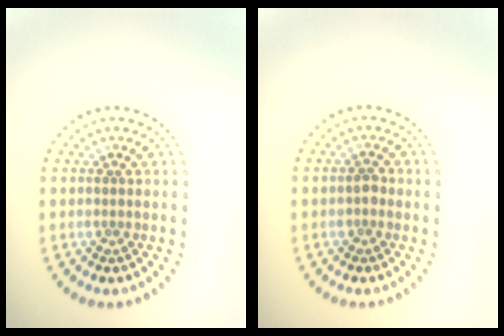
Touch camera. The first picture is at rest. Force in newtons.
{"total": 0.9, "press": 0.9, "slide": 0.2}